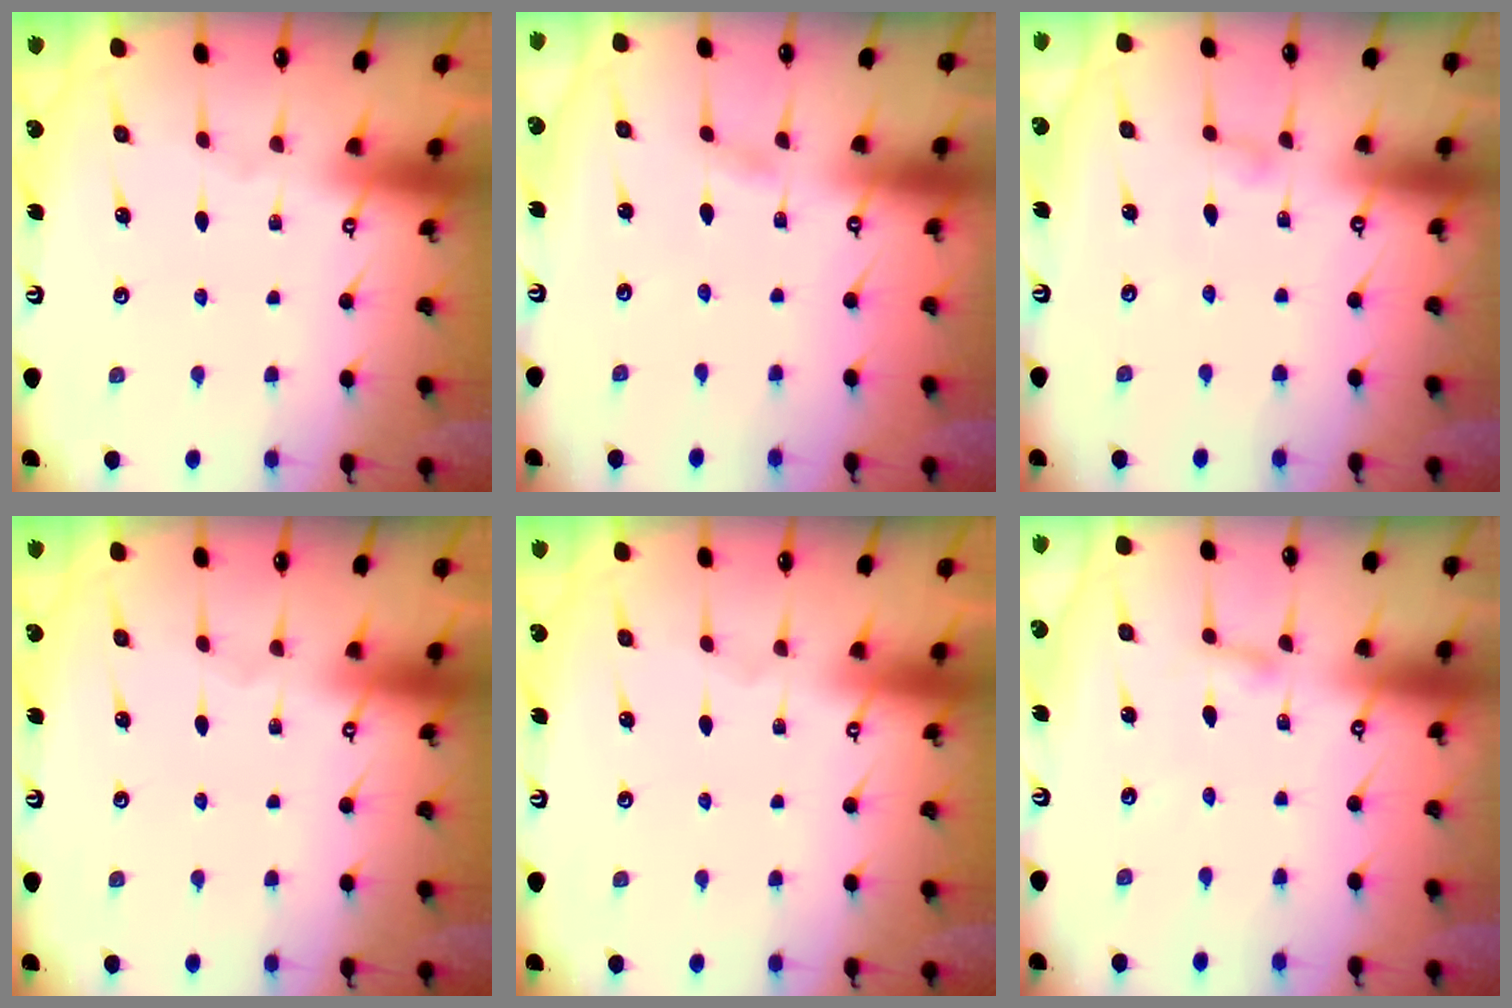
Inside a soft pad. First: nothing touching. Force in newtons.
{"total": 2.1, "press": 2.1, "slide": 0.2}
{"total": 4.7, "press": 4.7, "slide": 0.5}
{"total": 0.0}
{"total": 0.0}
{"total": 2.0, "press": 2.0, "slide": 0.2}